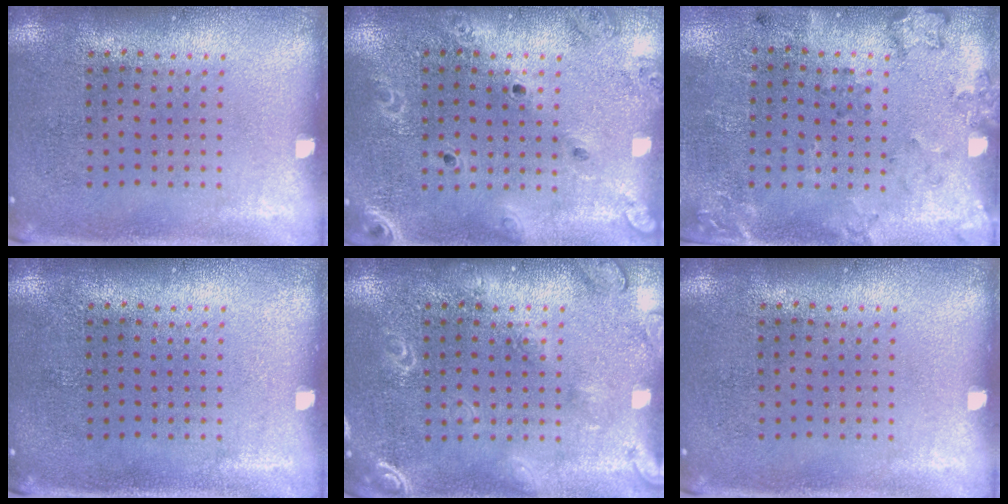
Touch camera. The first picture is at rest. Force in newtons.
{"total": 1.9, "press": 1.8, "slide": 0.7}
{"total": 2.0, "press": 1.4, "slide": 1.5}
{"total": 0.0}
{"total": 2.9, "press": 2.9, "slide": 0.4}
{"total": 0.0}